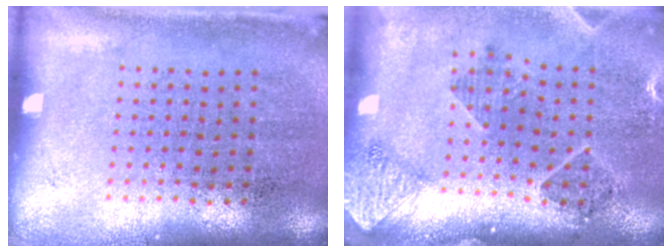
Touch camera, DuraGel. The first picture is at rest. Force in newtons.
{"total": 1.5, "press": 1.5, "slide": 0.2}